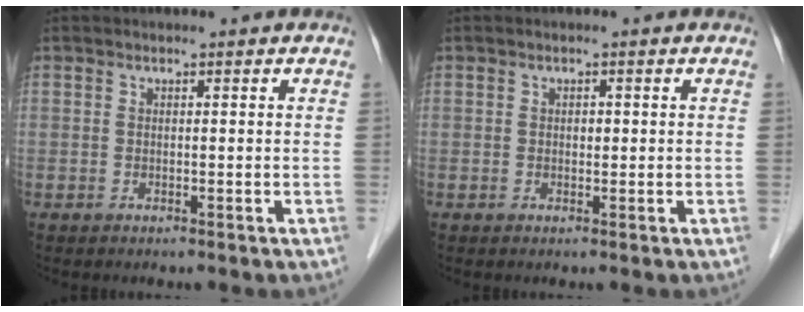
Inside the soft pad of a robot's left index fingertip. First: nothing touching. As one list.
[{"total": 0.8, "force": [0.0, 0.6, 0.6], "torque": [-0.008, -0.002, -0.003]}]